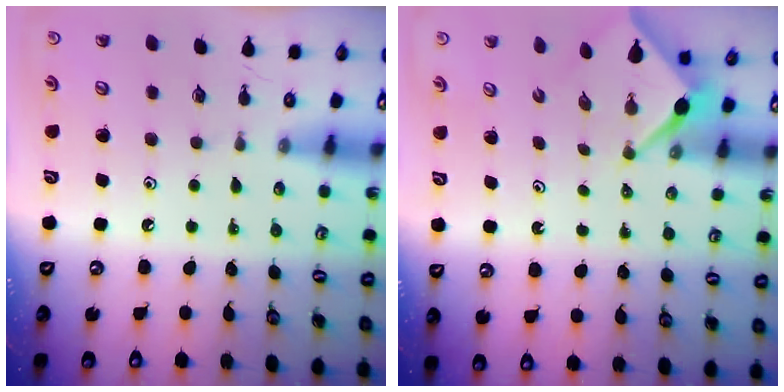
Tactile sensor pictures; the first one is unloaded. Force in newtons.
{"total": 2.4, "press": 2.4, "slide": 0.3}